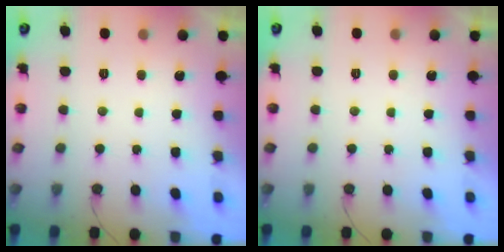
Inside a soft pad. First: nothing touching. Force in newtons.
{"total": 1.7, "press": 1.7, "slide": 0.0}